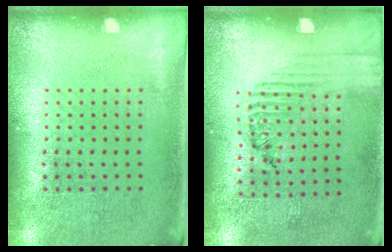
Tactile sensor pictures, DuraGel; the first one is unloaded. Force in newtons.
{"total": 1.6, "press": 1.2, "slide": 1.0}